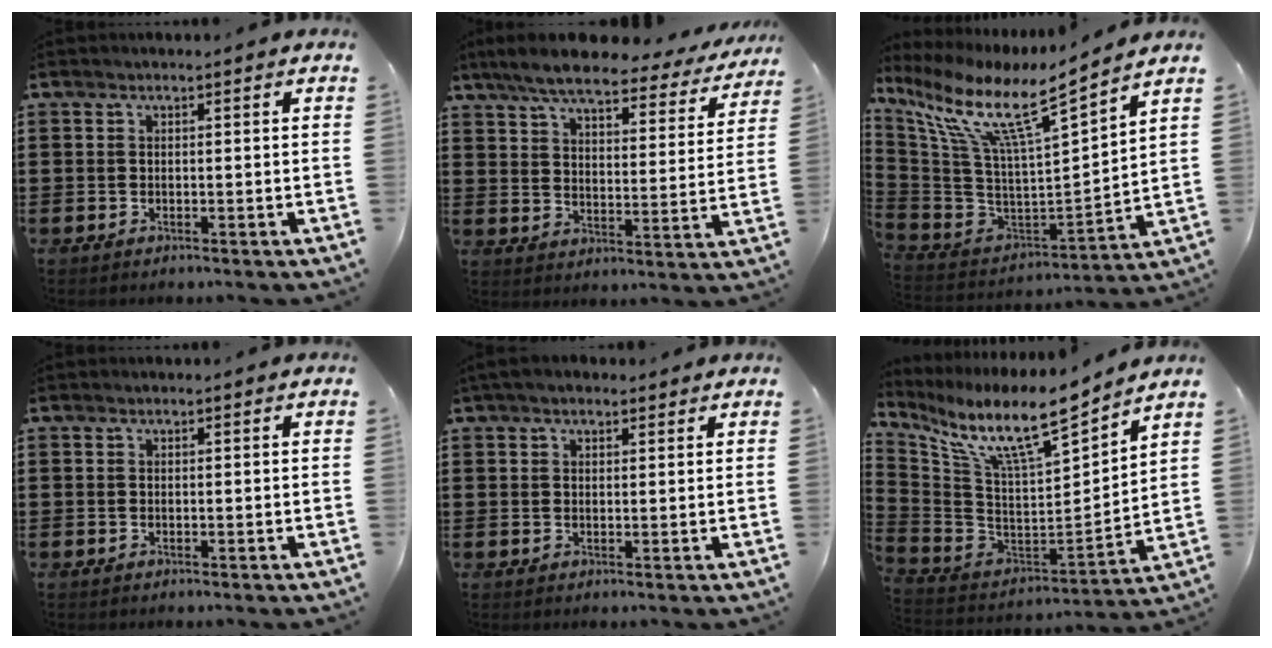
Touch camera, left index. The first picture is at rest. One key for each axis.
{"total": 7.9, "fx": 7.0, "fy": 1.1, "fz": 3.6, "tx": -0.101, "ty": -0.033, "tz": 0.121}
{"total": 10.9, "fx": 7.1, "fy": 1.1, "fz": 8.1, "tx": -0.182, "ty": -0.056, "tz": 0.115}
{"total": 0.0}
{"total": 2.5, "fx": 1.9, "fy": 1.1, "fz": 1.1, "tx": -0.027, "ty": 0.009, "tz": 0.036}
{"total": 11.0, "fx": 8.5, "fy": 1.3, "fz": 6.9, "tx": -0.159, "ty": -0.067, "tz": 0.139}